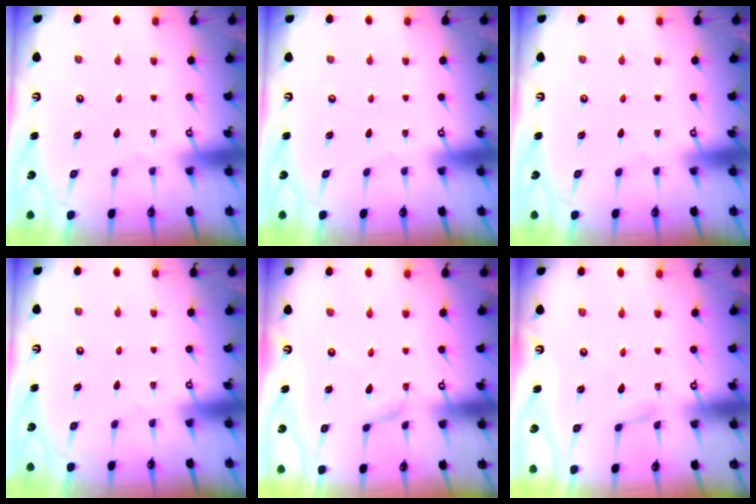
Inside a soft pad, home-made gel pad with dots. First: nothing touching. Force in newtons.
{"total": 0.0}
{"total": 0.0}
{"total": 0.0}
{"total": 1.9, "press": 1.9, "slide": 0.2}
{"total": 2.0, "press": 1.9, "slide": 0.3}